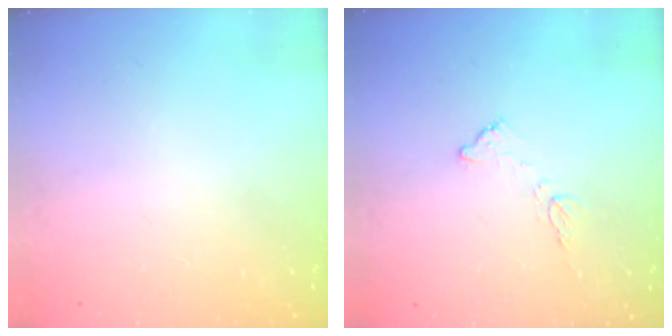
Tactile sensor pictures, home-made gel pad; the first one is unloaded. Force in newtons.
{"total": 8.2, "press": 8.2, "slide": 0.4}